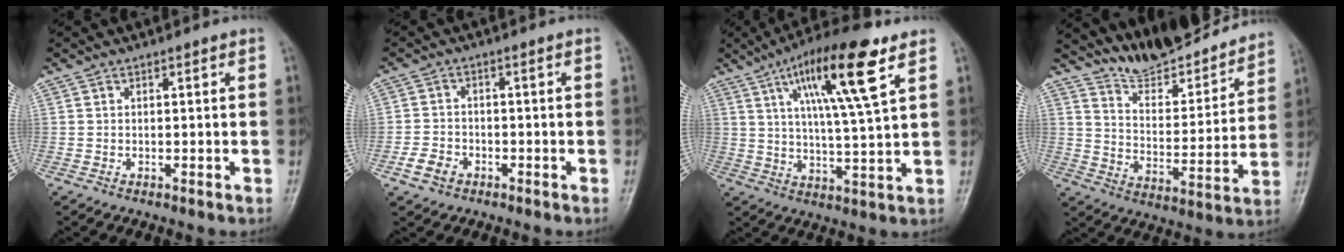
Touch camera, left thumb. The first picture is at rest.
{"total": 4.2, "force": [-2.2, 3.1, 1.8], "torque": [-0.032, 0.013, -0.040]}
{"total": 16.1, "force": [7.6, 2.8, 14.0], "torque": [-0.235, -0.020, 0.127]}
{"total": 16.5, "force": [15.5, 3.3, 4.8], "torque": [-0.046, -0.102, 0.241]}